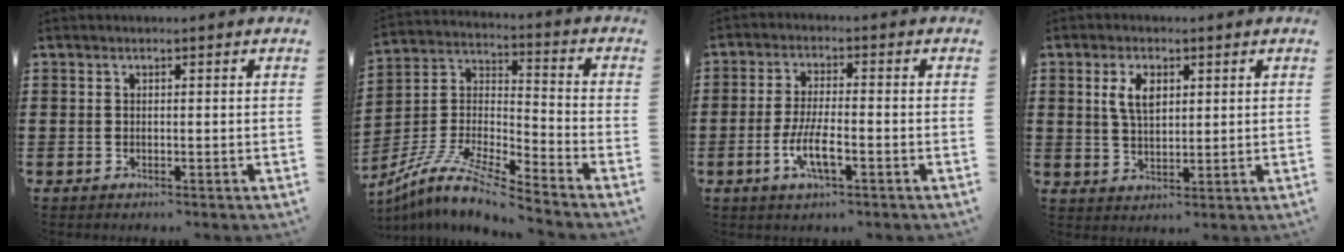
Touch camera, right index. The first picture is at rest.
{"total": 9.8, "force": [-8.9, 0.5, 4.2], "torque": [-0.098, -0.003, -0.184]}
{"total": 5.9, "force": [-2.3, 1.5, 5.2], "torque": [-0.115, -0.010, -0.047]}
{"total": 4.7, "force": [1.5, 2.5, 3.7], "torque": [-0.081, 0.011, 0.025]}